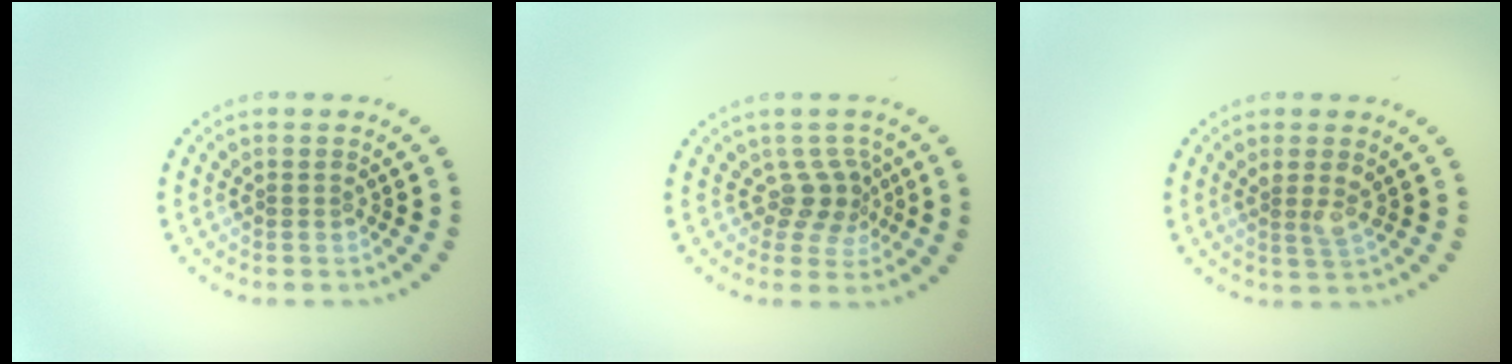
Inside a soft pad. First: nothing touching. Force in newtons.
{"total": 2.5, "press": 1.8, "slide": 1.7}
{"total": 1.7, "press": 1.4, "slide": 1.0}